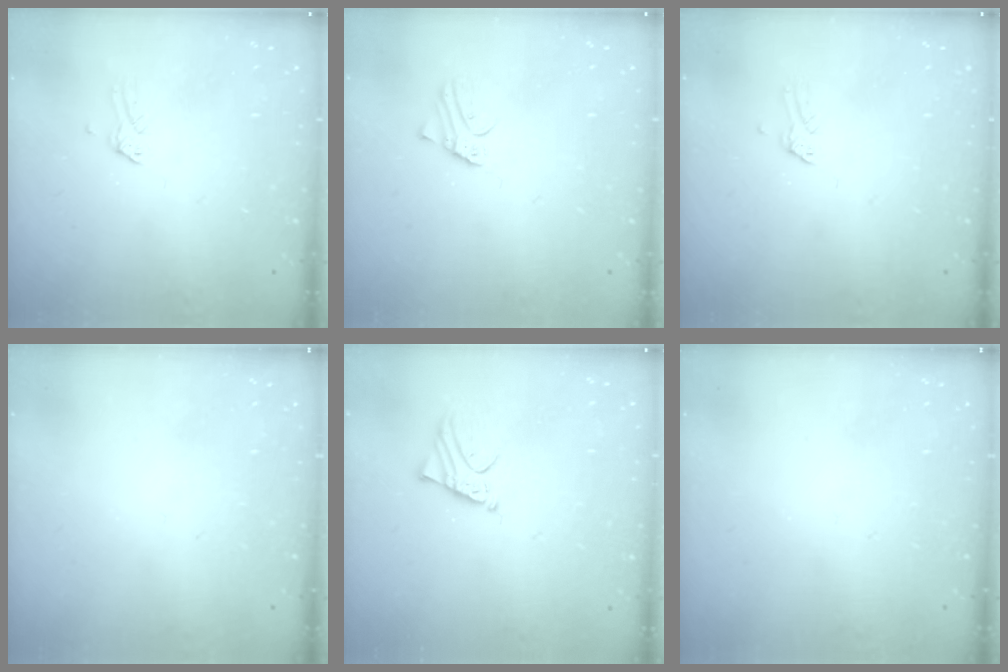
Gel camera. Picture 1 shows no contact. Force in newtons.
{"total": 2.5, "press": 2.5, "slide": 0.2}
{"total": 0.0}
{"total": 0.0}
{"total": 3.5, "press": 3.5, "slide": 0.4}
{"total": 0.0}